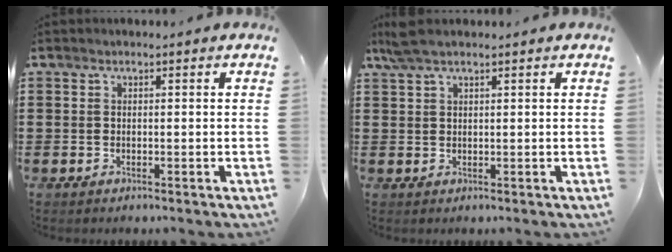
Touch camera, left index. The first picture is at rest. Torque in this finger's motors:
{"motor_torque": [1.29, -0.85, 0.37, 0.09]}